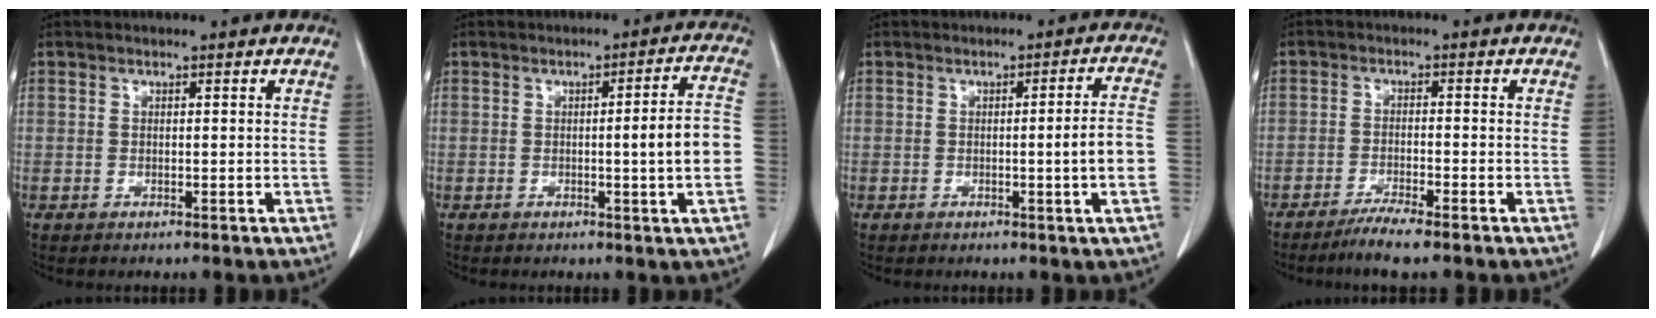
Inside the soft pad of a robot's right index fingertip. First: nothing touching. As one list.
[{"total": 7.7, "force": [-1.2, -0.3, 7.6], "torque": [-0.095, 0.010, -0.019]}, {"total": 5.6, "force": [-1.2, -0.6, 5.5], "torque": [-0.069, 0.003, -0.019]}, {"total": 4.9, "force": [-3.9, -0.3, 2.9], "torque": [-0.051, -0.012, -0.071]}]